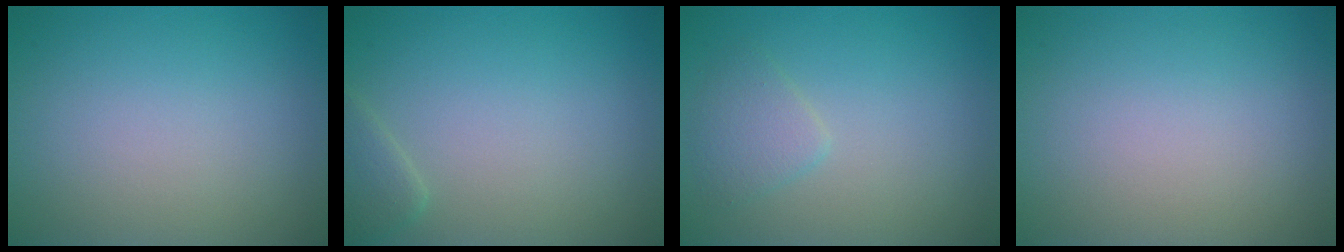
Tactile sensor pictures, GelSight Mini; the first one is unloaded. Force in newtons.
{"total": 1.5, "press": 1.5, "slide": 0.1}
{"total": 1.8, "press": 1.8, "slide": 0.1}
{"total": 0.0}